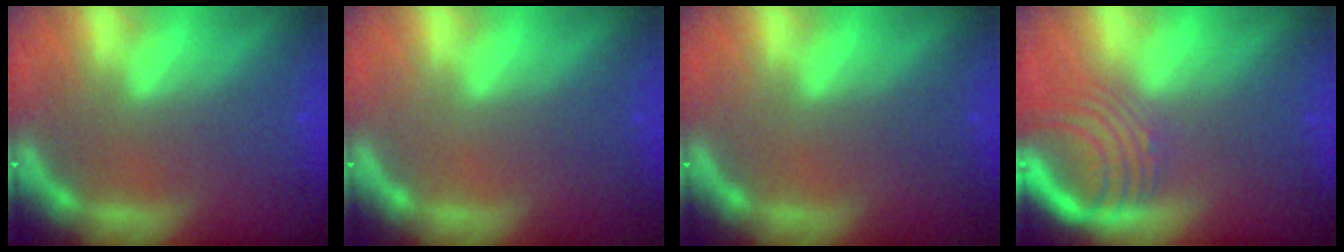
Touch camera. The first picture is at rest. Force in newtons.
{"total": 0.0}
{"total": 0.0}
{"total": 7.1}